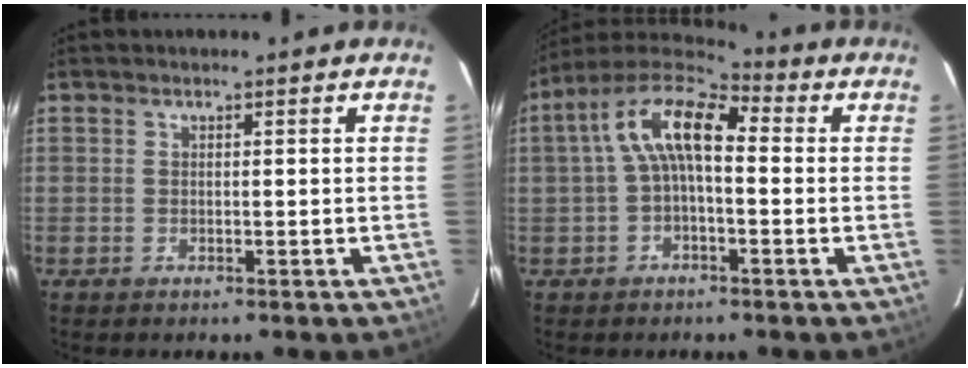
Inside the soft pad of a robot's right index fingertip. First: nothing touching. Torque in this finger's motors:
{"motor_torque": [0.61, -0.04, 0.73, 0.21]}